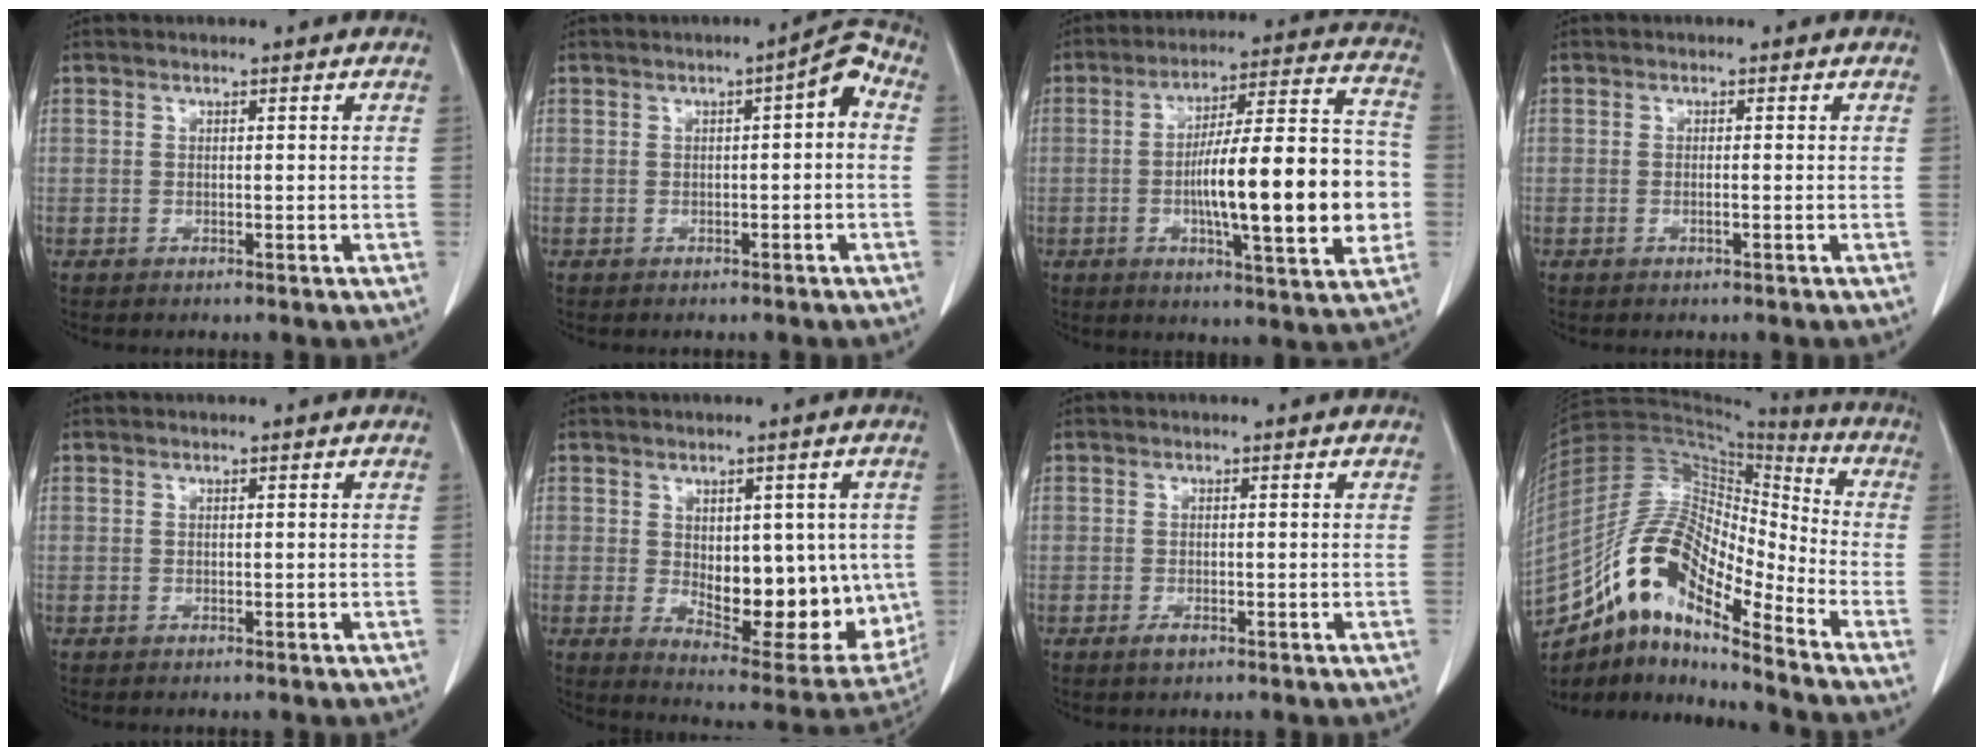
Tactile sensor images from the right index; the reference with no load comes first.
{"total": 4.4, "force": [0.6, 0.9, 4.3], "torque": [-0.053, 0.017, 0.002]}
{"total": 20.7, "force": [-2.8, 3.1, 20.2], "torque": [-0.292, 0.020, -0.041]}
{"total": 0.9, "force": [-0.2, 0.0, 0.9], "torque": [-0.017, -0.002, -0.003]}
{"total": 0.0}
{"total": 17.0, "force": [-0.8, 8.0, 15.0], "torque": [-0.203, -0.011, 0.015]}
{"total": 1.3, "force": [-0.6, 0.6, 1.0], "torque": [-0.015, -0.001, -0.006]}
{"total": 16.5, "force": [-11.0, 4.3, 11.5], "torque": [-0.219, 0.038, -0.197]}